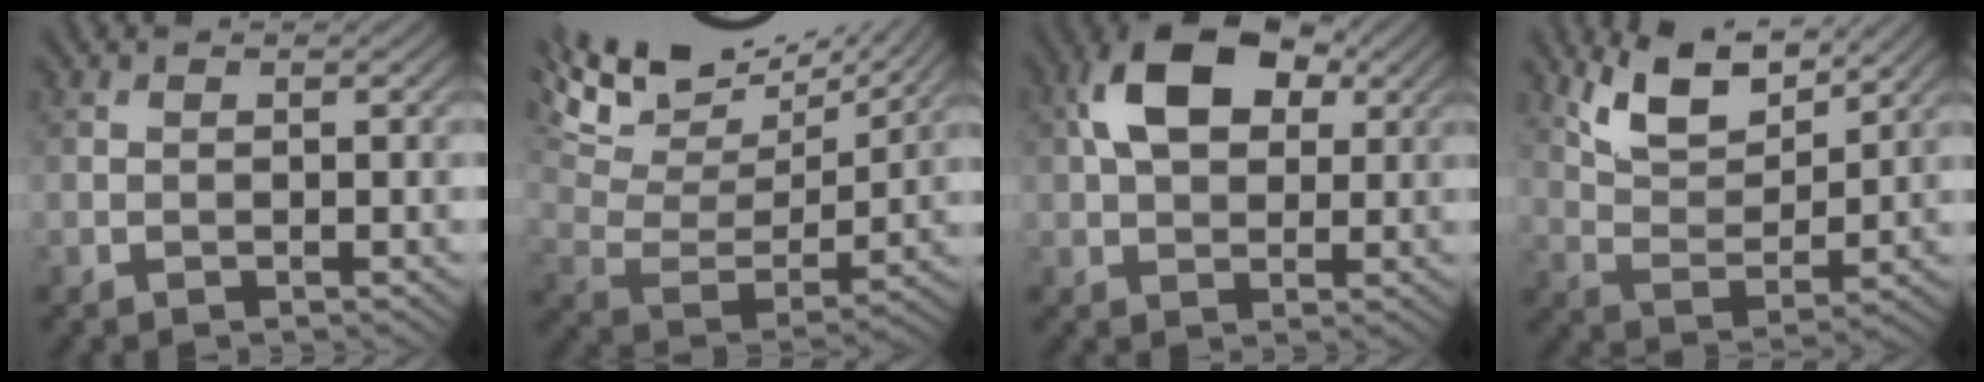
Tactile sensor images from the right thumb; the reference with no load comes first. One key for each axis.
{"total": 17.6, "fx": 13.7, "fy": 5.7, "fz": 9.4, "tx": -0.234, "ty": 0.032, "tz": 0.194}
{"total": 10.2, "fx": 3.1, "fy": 6.4, "fz": 7.3, "tx": -0.148, "ty": 0.021, "tz": 0.049}
{"total": 8.2, "fx": 6.0, "fy": 2.9, "fz": 4.8, "tx": -0.105, "ty": 0.001, "tz": 0.118}